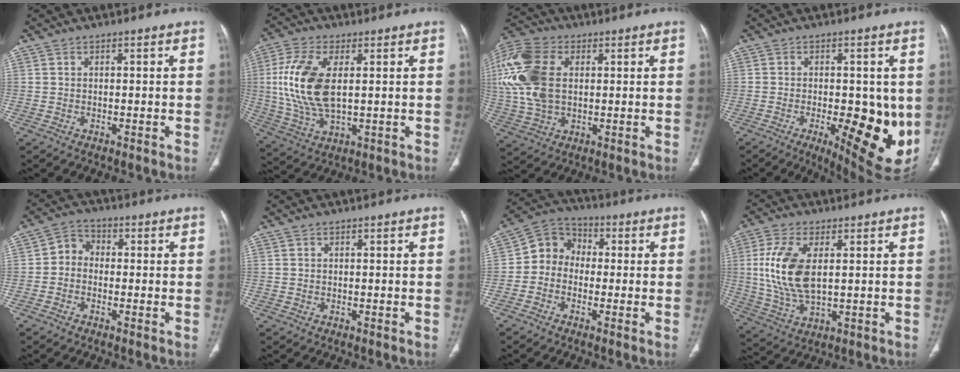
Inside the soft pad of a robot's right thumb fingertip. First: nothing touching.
{"total": 14.6, "force": [2.0, 7.4, 12.4], "torque": [-0.270, -0.006, 0.045]}
{"total": 20.5, "force": [4.0, 13.6, 14.8], "torque": [-0.359, 0.012, 0.075]}
{"total": 16.1, "force": [-2.7, 6.1, 14.6], "torque": [-0.175, -0.024, -0.017]}
{"total": 4.4, "force": [-0.7, 3.8, 2.2], "torque": [-0.020, 0.016, -0.027]}
{"total": 0.0}
{"total": 7.7, "force": [-0.8, 6.8, 3.5], "torque": [-0.038, 0.032, -0.035]}
{"total": 12.6, "force": [2.0, 6.3, 10.7], "torque": [-0.233, -0.009, 0.047]}